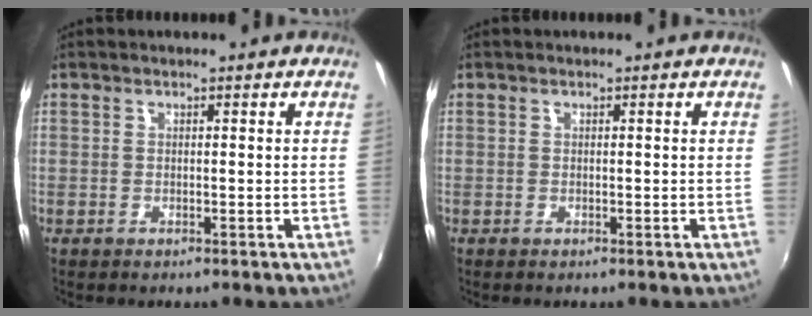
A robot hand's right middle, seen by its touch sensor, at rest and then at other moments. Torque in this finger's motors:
{"motor_torque": [0.27, -0.26, 0.02, 0.00]}